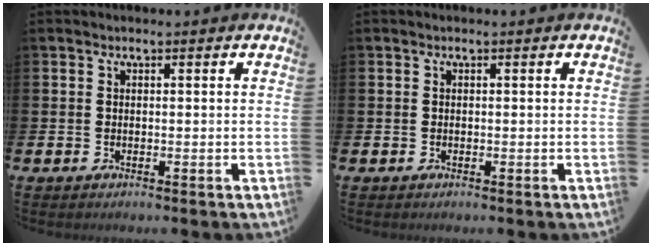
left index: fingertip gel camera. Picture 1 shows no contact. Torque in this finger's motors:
{"motor_torque": [-0.01, -0.07, 0.00, -0.01]}